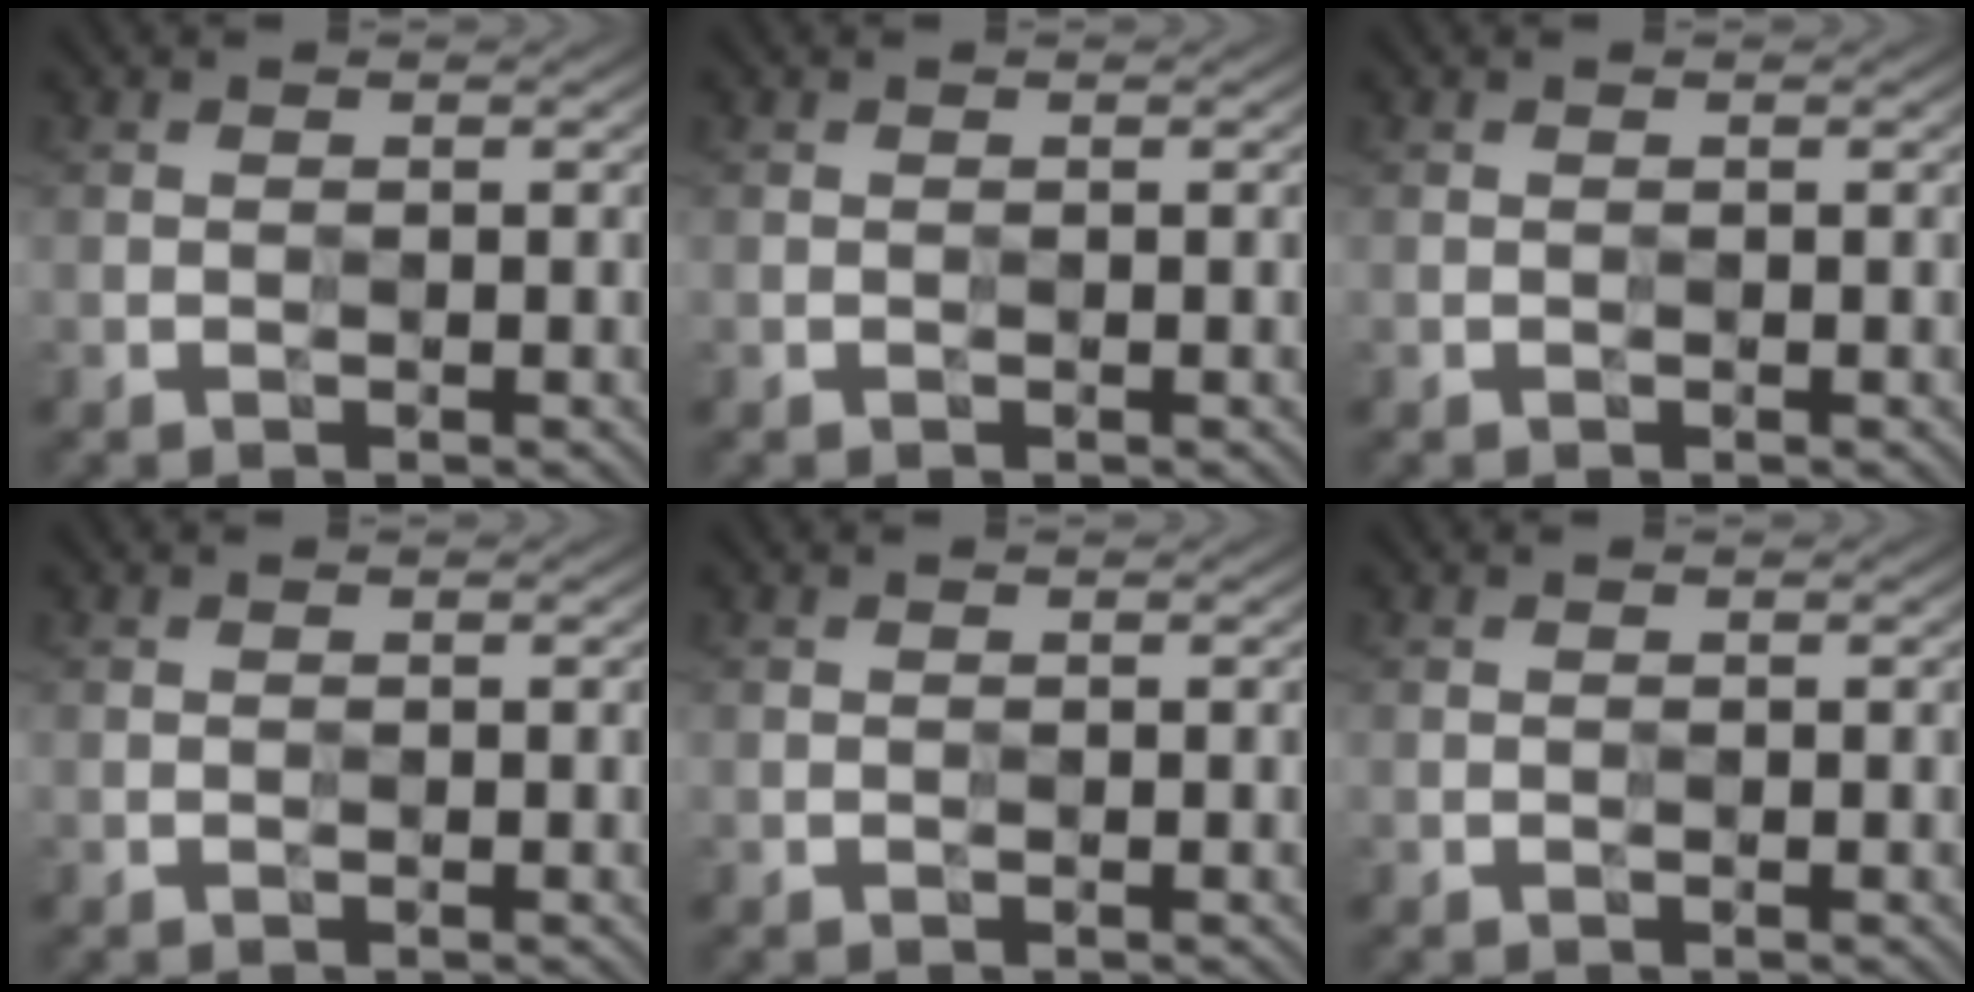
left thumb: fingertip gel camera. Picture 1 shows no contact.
{"total": 0.0}
{"total": 0.0}
{"total": 0.0}
{"total": 0.0}
{"total": 0.0}